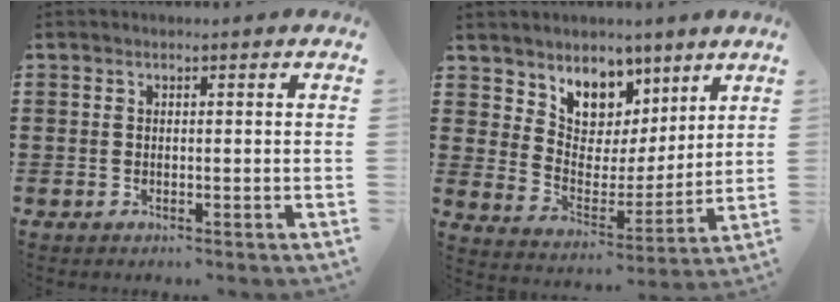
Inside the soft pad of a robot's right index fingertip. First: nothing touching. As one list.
[{"total": 7.6, "force": [5.6, 5.0, 0.7], "torque": [-0.048, -0.051, 0.102]}]